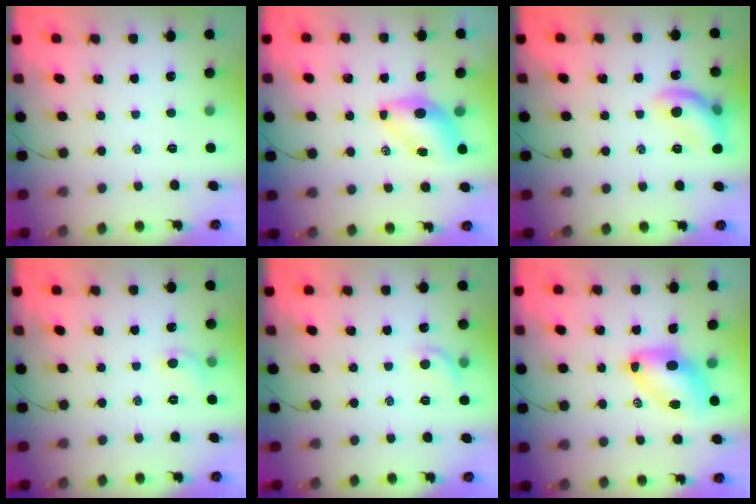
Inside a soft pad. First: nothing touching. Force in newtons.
{"total": 6.6, "press": 6.5, "slide": 1.3}
{"total": 10.3, "press": 10.3, "slide": 0.1}
{"total": 5.4, "press": 5.1, "slide": 1.8}
{"total": 6.1, "press": 6.0, "slide": 1.4}
{"total": 8.9, "press": 8.6, "slide": 2.2}